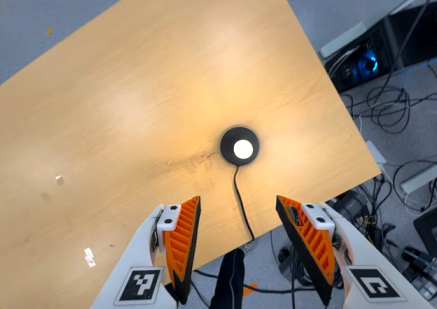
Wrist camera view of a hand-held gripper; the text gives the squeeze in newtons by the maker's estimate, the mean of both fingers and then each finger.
{"total": 0.0}